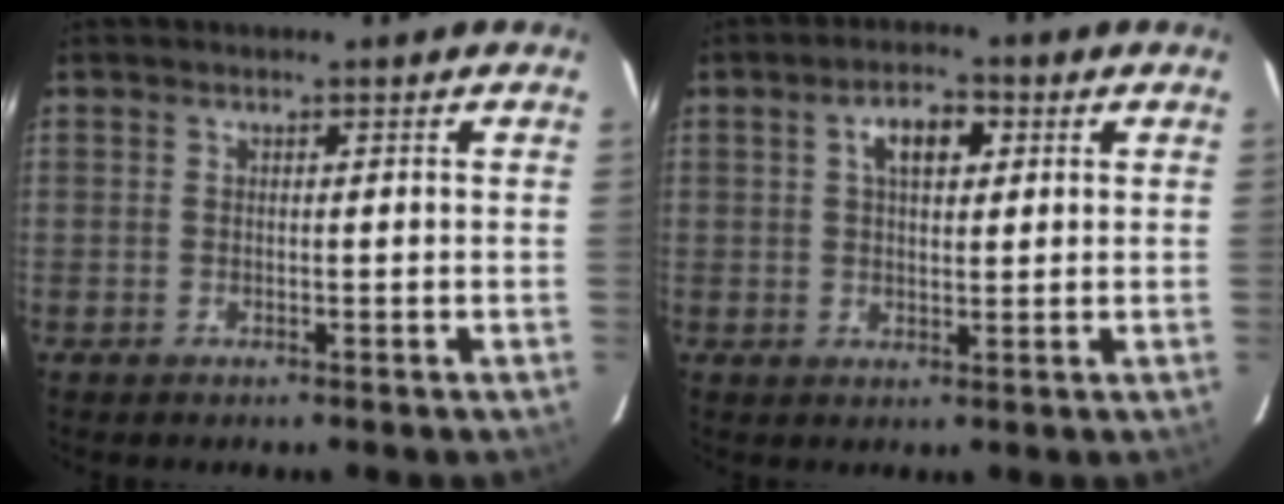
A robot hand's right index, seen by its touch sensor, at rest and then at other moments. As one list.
[{"total": 5.6, "force": [1.9, 2.7, 4.5], "torque": [-0.075, 0.016, 0.035]}]